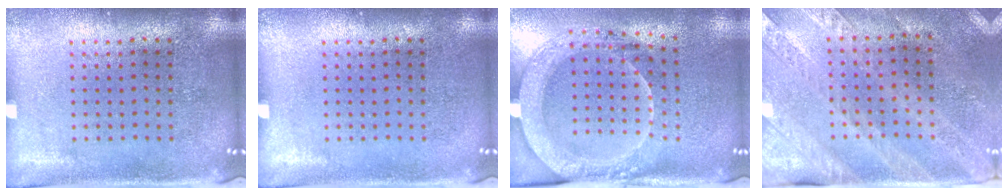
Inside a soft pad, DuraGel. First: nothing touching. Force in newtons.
{"total": 0.0}
{"total": 2.1, "press": 2.1, "slide": 0.4}
{"total": 2.4, "press": 2.1, "slide": 1.2}